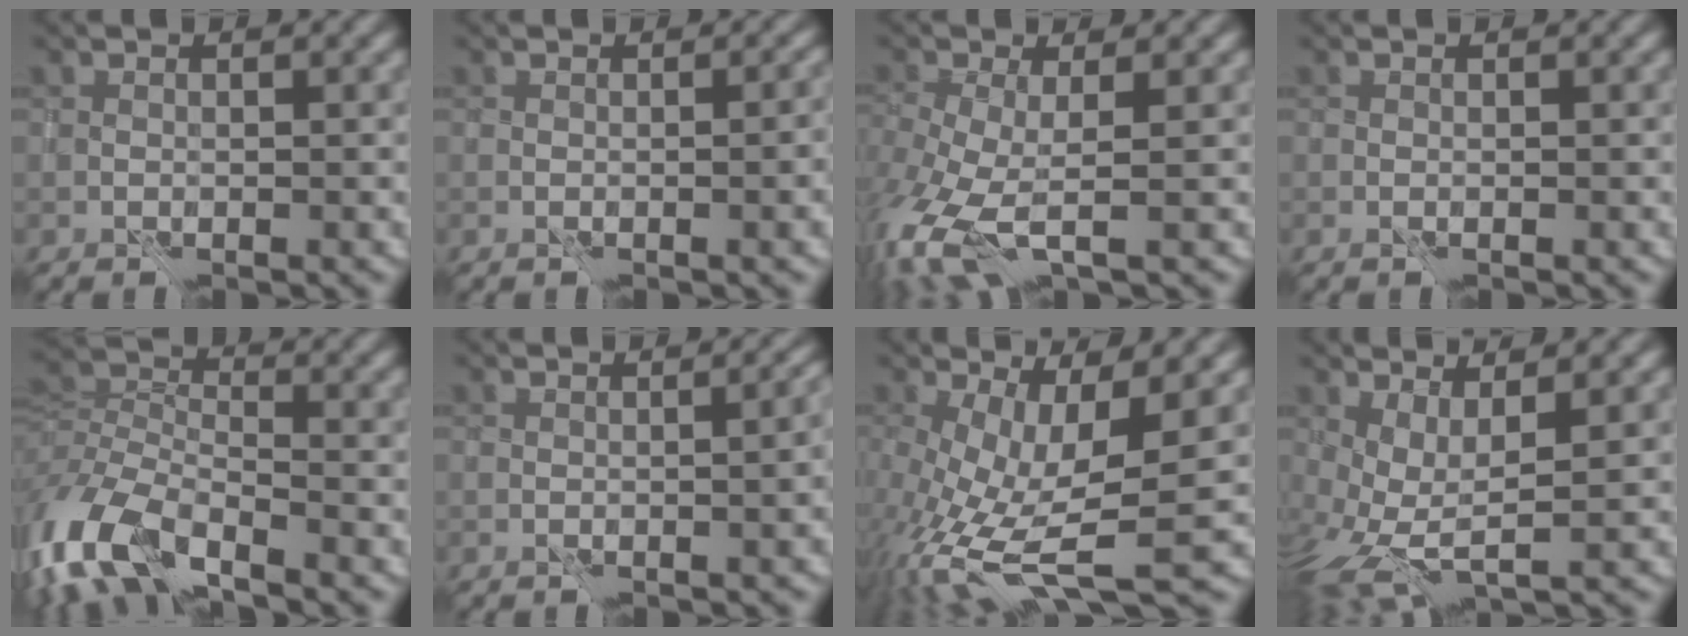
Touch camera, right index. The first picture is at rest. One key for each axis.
{"total": 3.7, "fx": -0.6, "fy": 1.5, "fz": 3.4, "tx": -0.014, "ty": 0.006, "tz": -0.002}
{"total": 6.1, "fx": -2.5, "fy": 2.6, "fz": 4.9, "tx": -0.136, "ty": -0.027, "tz": -0.055}
{"total": 0.0}
{"total": 9.6, "fx": -4.5, "fy": 4.7, "fz": 7.0, "tx": -0.158, "ty": -0.008, "tz": -0.099}
{"total": 5.8, "fx": -0.6, "fy": 2.8, "fz": 5.1, "tx": -0.013, "ty": 0.007, "tz": -0.004}
{"total": 9.7, "fx": -1.9, "fy": 3.2, "fz": 9.0, "tx": -0.190, "ty": -0.022, "tz": -0.026}
{"total": 4.1, "fx": 0.2, "fy": 1.4, "fz": 3.8, "tx": -0.093, "ty": -0.009, "tz": 0.000}